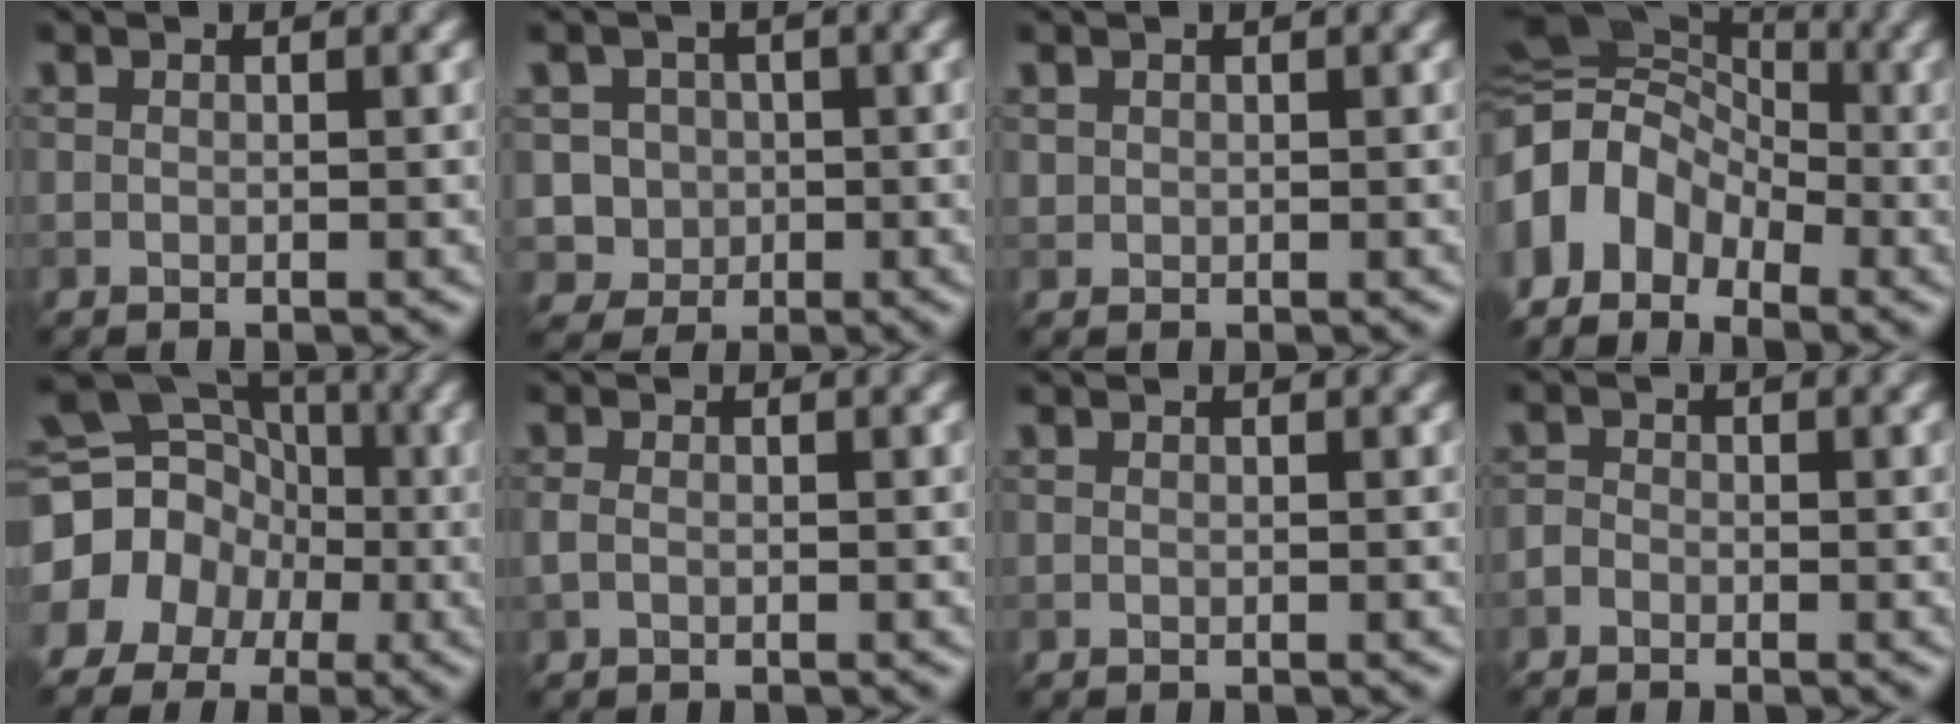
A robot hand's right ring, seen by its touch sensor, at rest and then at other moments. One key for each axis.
{"total": 3.0, "fx": -0.3, "fy": 2.9, "fz": 0.6, "tx": 0.003, "ty": -0.001, "tz": -0.014}
{"total": 0.5, "fx": 0.2, "fy": 0.5, "fz": 0.0, "tx": 0.004, "ty": -0.003, "tz": 0.008}
{"total": 8.5, "fx": -3.9, "fy": 6.2, "fz": 4.4, "tx": -0.076, "ty": 0.001, "tz": -0.081}
{"total": 16.0, "fx": -3.6, "fy": 14.9, "fz": 4.7, "tx": -0.129, "ty": -0.003, "tz": -0.085}
{"total": 0.9, "fx": -0.3, "fy": 0.6, "fz": 0.7, "tx": -0.018, "ty": -0.001, "tz": -0.009}
{"total": 0.0}
{"total": 1.0, "fx": -0.8, "fy": 0.5, "fz": 0.3, "tx": -0.003, "ty": 0.001, "tz": -0.019}